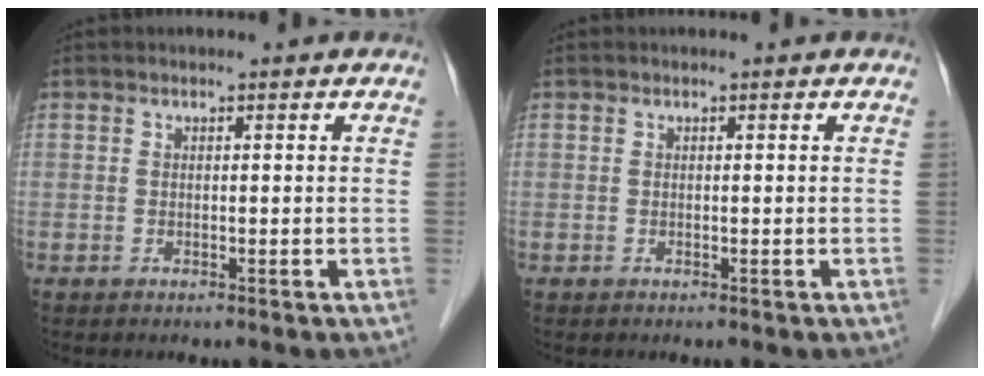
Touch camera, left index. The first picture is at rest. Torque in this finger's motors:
{"motor_torque": [0.00, 0.00, 0.00, 0.00]}